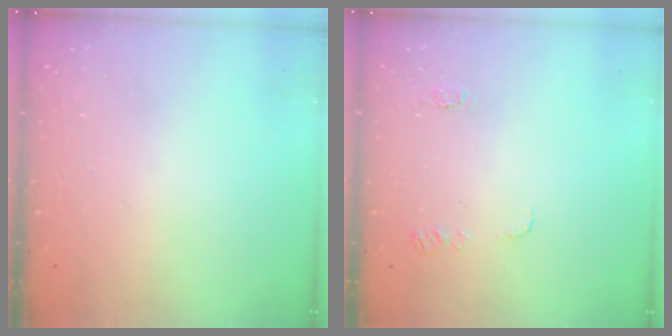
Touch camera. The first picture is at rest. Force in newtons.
{"total": 7.1, "press": 7.0, "slide": 0.7}